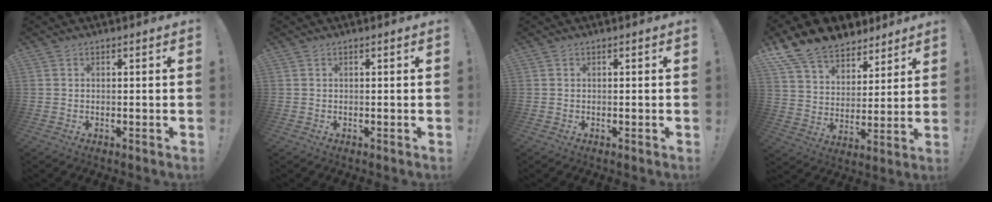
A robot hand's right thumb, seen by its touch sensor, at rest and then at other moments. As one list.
[{"total": 0.0}, {"total": 0.0}, {"total": 13.9, "force": [10.9, 7.8, 3.7], "torque": [-0.074, -0.080, 0.207]}]